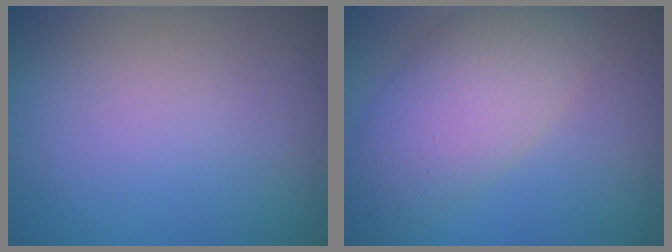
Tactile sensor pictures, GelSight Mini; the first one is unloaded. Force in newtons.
{"total": 6.5, "press": 6.5, "slide": 0.4}